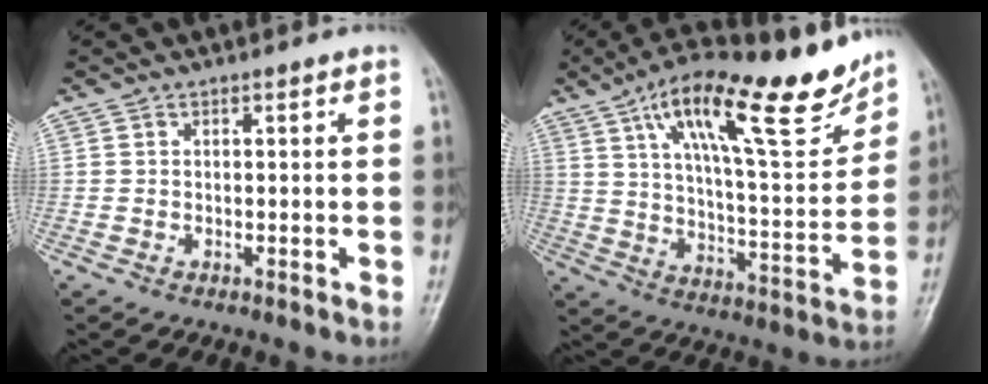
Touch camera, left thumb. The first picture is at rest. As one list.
[{"total": 23.2, "force": [14.7, 6.7, 16.7], "torque": [-0.230, -0.053, 0.236]}]